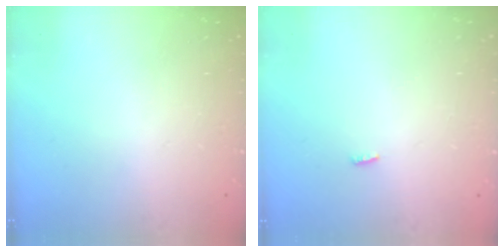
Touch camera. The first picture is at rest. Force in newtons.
{"total": 2.3, "press": 2.1, "slide": 0.8}